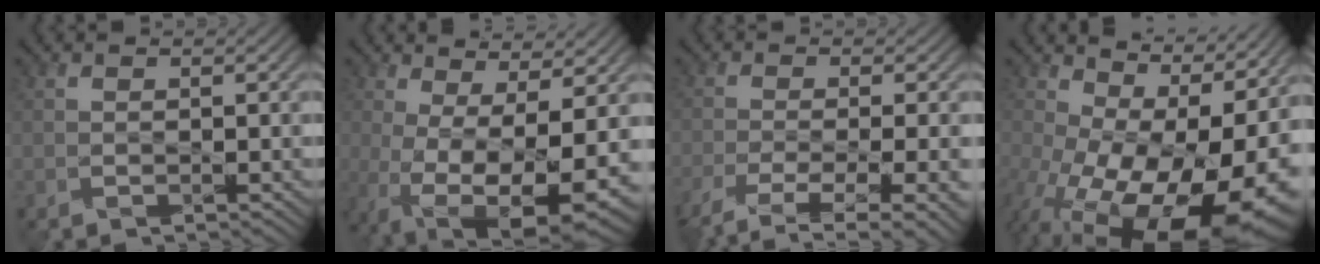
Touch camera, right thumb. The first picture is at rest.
{"total": 13.4, "force": [-3.6, 5.6, 11.6], "torque": [-0.222, -0.038, -0.036]}
{"total": 8.9, "force": [-4.9, 2.7, 6.9], "torque": [-0.130, -0.023, -0.076]}
{"total": 18.4, "force": [-2.0, 11.8, 14.1], "torque": [-0.206, -0.049, 0.013]}